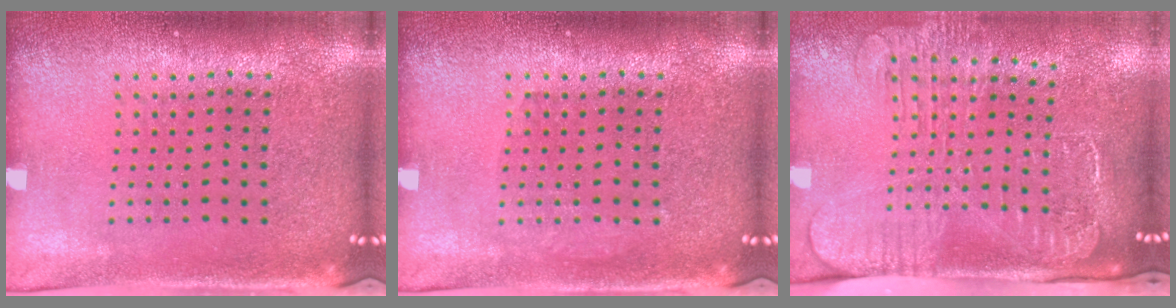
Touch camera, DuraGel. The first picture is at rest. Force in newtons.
{"total": 0.8, "press": 0.8, "slide": 0.1}
{"total": 2.7, "press": 2.1, "slide": 1.7}